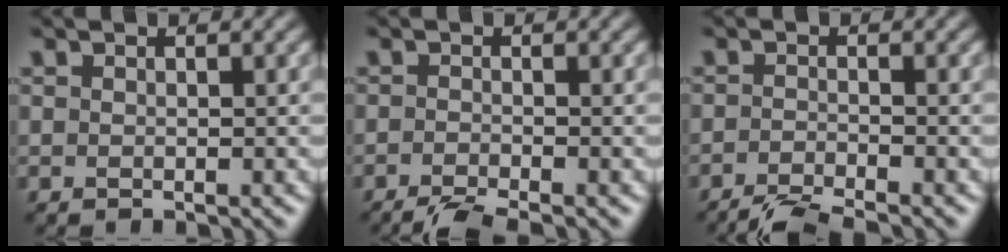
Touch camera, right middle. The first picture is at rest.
{"total": 3.4, "force": [-2.8, 0.4, 1.9], "torque": [-0.029, -0.003, -0.056]}
{"total": 4.4, "force": [-3.9, 0.4, 2.1], "torque": [-0.040, -0.006, -0.078]}